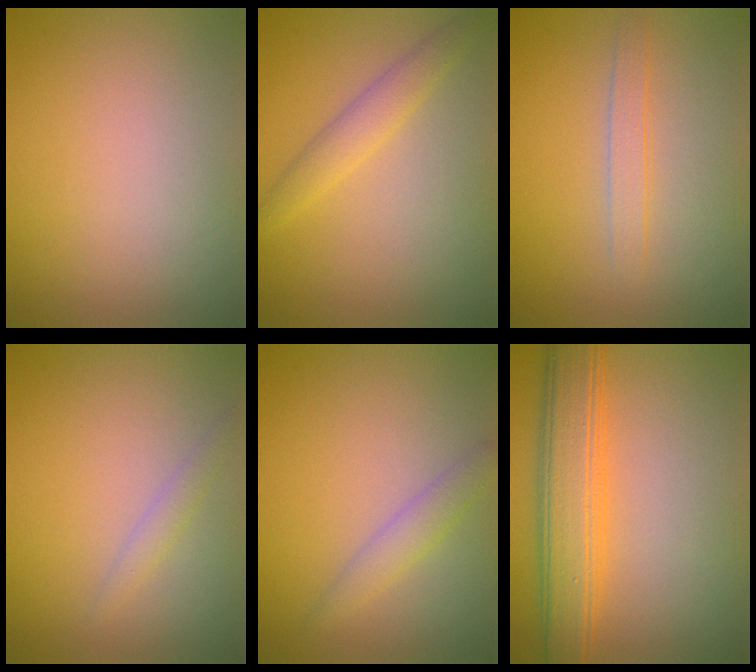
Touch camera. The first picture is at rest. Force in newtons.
{"total": 2.2, "press": 2.2, "slide": 0.1}
{"total": 1.7, "press": 1.7, "slide": 0.1}
{"total": 1.2, "press": 1.2, "slide": 0.0}
{"total": 2.0, "press": 2.0, "slide": 0.0}
{"total": 6.5, "press": 6.5, "slide": 0.1}